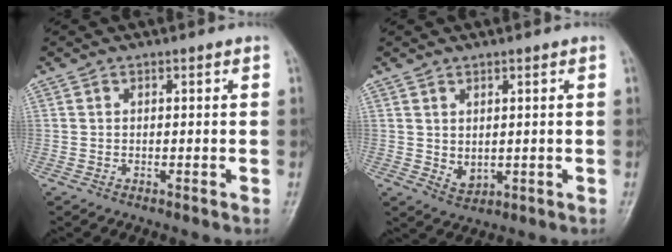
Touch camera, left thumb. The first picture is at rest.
{"total": 3.2, "force": [0.7, 2.1, 2.3], "torque": [-0.033, -0.013, 0.022]}